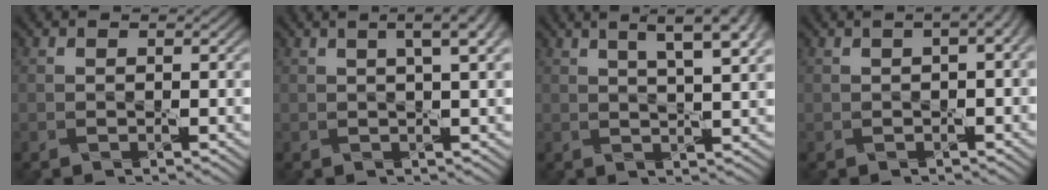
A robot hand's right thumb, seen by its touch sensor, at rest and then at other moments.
{"total": 4.9, "force": [2.0, 1.2, 4.4], "torque": [-0.055, 0.014, 0.020]}
{"total": 8.8, "force": [4.4, 2.4, 7.2], "torque": [-0.088, 0.024, 0.049]}
{"total": 4.5, "force": [0.9, 1.8, 4.0], "torque": [-0.046, 0.011, 0.007]}